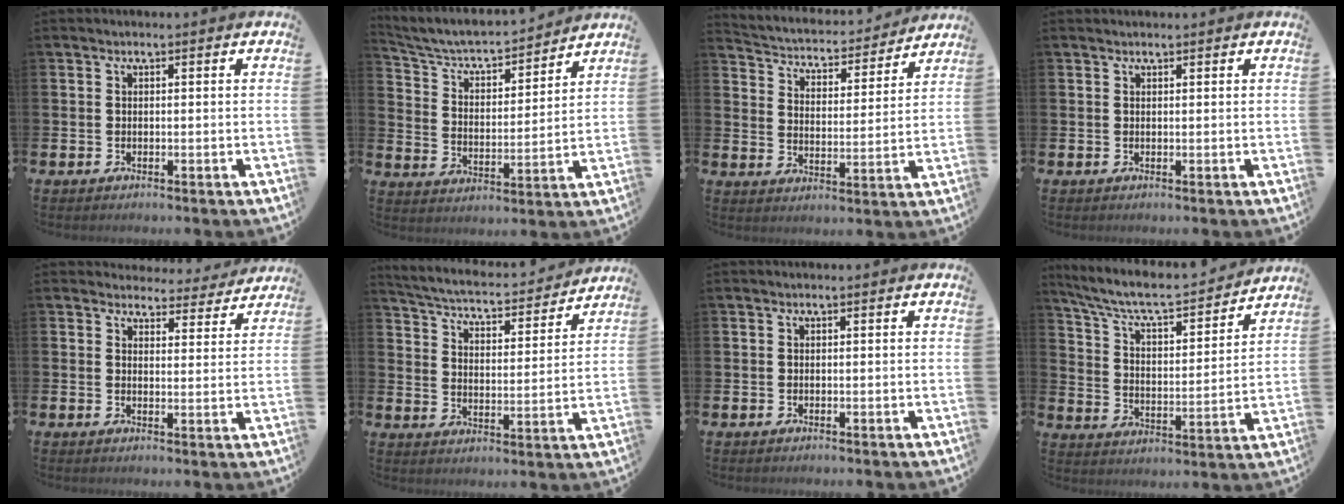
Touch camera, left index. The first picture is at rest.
{"total": 5.8, "force": [5.4, 1.6, 1.6], "torque": [-0.066, -0.042, 0.087]}
{"total": 4.3, "force": [4.0, 1.4, 0.5], "torque": [-0.042, -0.038, 0.062]}
{"total": 0.5, "force": [0.5, 0.0, 0.0], "torque": [0.007, -0.003, 0.009]}
{"total": 3.9, "force": [3.8, 1.1, 0.1], "torque": [0.004, -0.032, 0.062]}
{"total": 4.8, "force": [4.6, 0.8, 1.2], "torque": [-0.053, -0.040, 0.073]}
{"total": 0.0}
{"total": 7.7, "force": [6.9, 1.6, 2.9], "torque": [-0.096, -0.047, 0.116]}